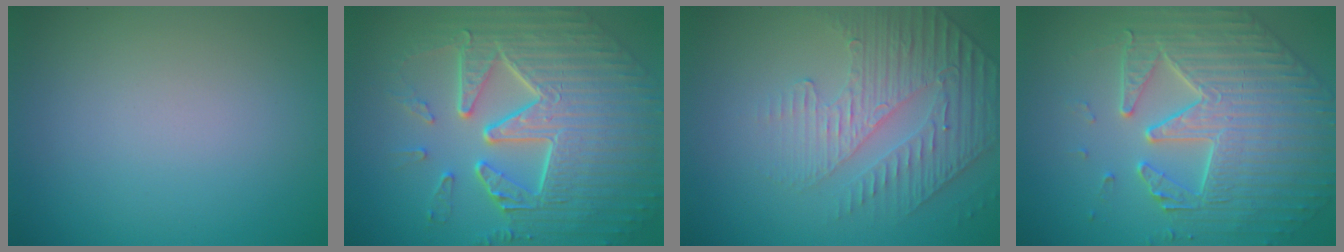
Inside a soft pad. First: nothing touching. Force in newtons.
{"total": 10.0, "press": 6.8, "slide": 7.3}
{"total": 4.9, "press": 3.3, "slide": 3.6}
{"total": 5.8, "press": 5.3, "slide": 2.5}